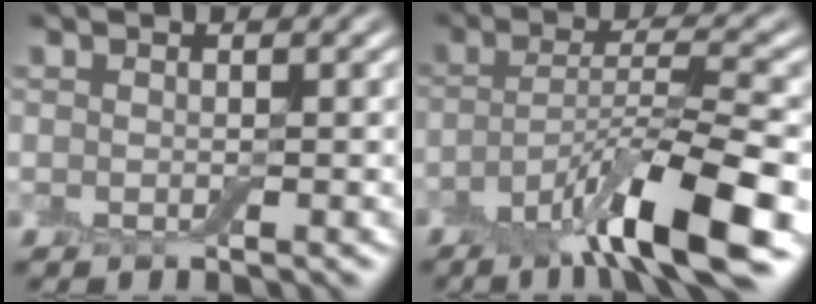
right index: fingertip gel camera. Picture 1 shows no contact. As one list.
[{"total": 9.7, "force": [-5.2, 1.8, 8.0], "torque": [-0.122, 0.005, -0.098]}]